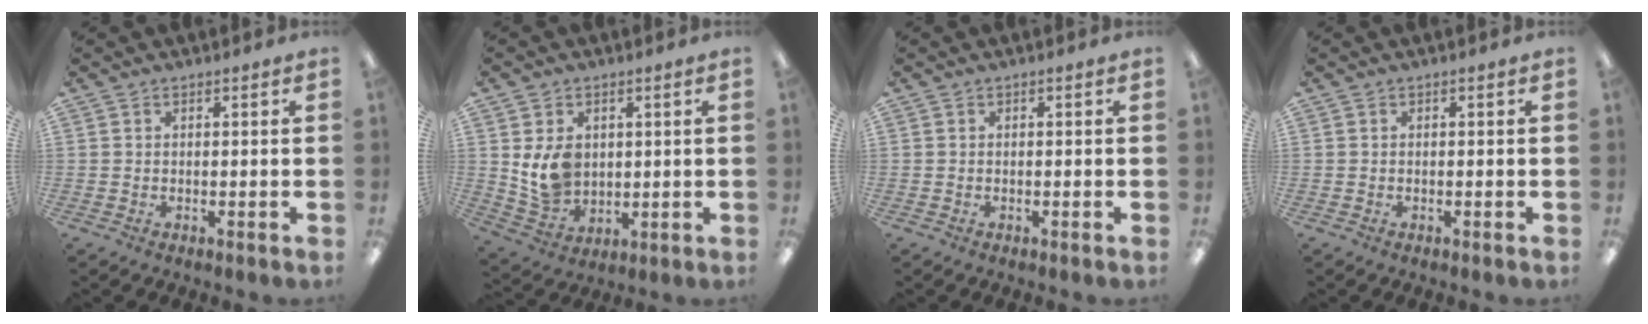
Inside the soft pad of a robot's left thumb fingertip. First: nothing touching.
{"total": 9.1, "force": [2.5, 7.2, 5.0], "torque": [-0.101, -0.005, 0.050]}
{"total": 0.0}
{"total": 0.0}